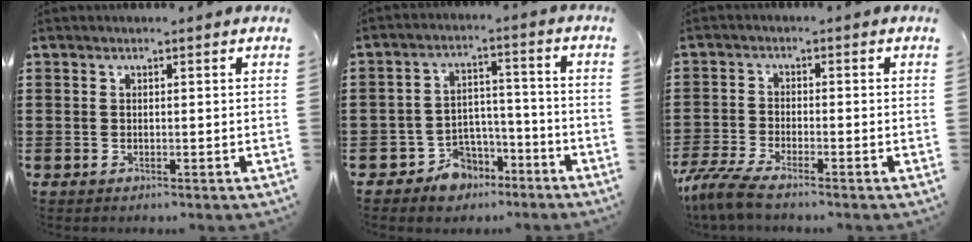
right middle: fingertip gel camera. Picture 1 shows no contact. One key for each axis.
{"total": 5.5, "fx": -4.5, "fy": 3.0, "fz": 0.7, "tx": -0.020, "ty": 0.018, "tz": -0.089}
{"total": 4.5, "fx": -3.8, "fy": 0.2, "fz": 2.4, "tx": -0.076, "ty": -0.022, "tz": -0.081}